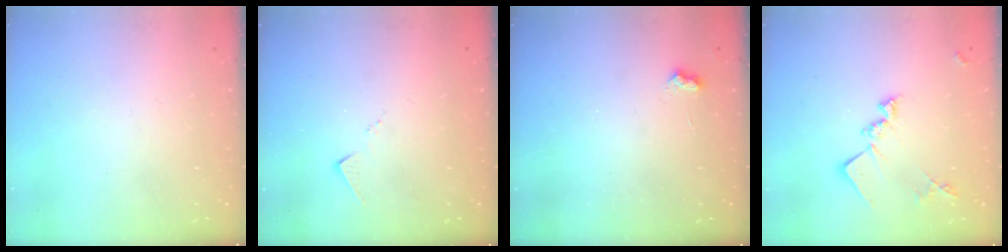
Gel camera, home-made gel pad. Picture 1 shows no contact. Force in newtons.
{"total": 7.1, "press": 7.1, "slide": 0.3}
{"total": 3.6, "press": 3.5, "slide": 0.5}
{"total": 14.2, "press": 14.1, "slide": 0.6}